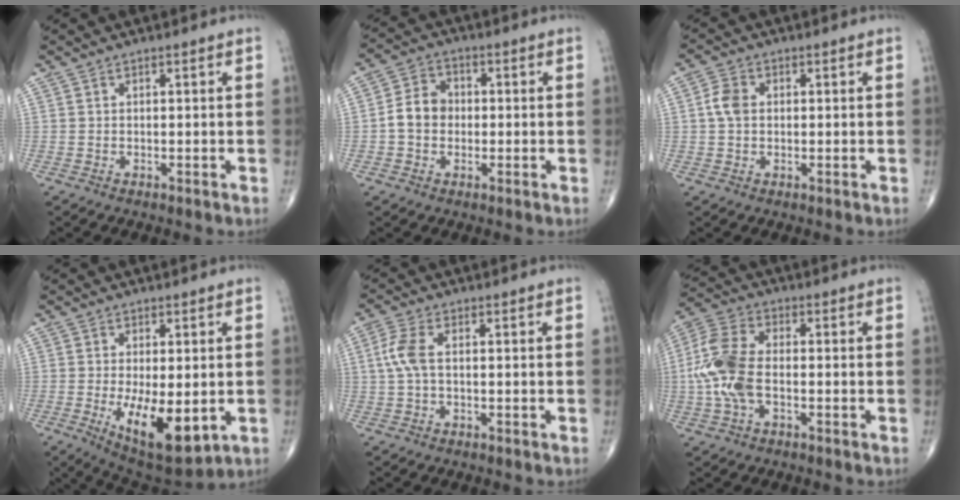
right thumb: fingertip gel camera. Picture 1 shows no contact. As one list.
[{"total": 6.4, "force": [-0.6, 5.3, 3.7], "torque": [-0.053, 0.022, -0.022]}, {"total": 3.9, "force": [0.3, 2.9, 2.7], "torque": [-0.054, 0.007, 0.001]}, {"total": 12.6, "force": [-2.7, 5.2, 11.2], "torque": [-0.170, -0.025, -0.026]}, {"total": 4.8, "force": [0.4, 2.2, 4.3], "torque": [-0.117, 0.010, 0.003]}, {"total": 11.0, "force": [-1.5, 5.9, 9.2], "torque": [-0.214, 0.025, -0.035]}]